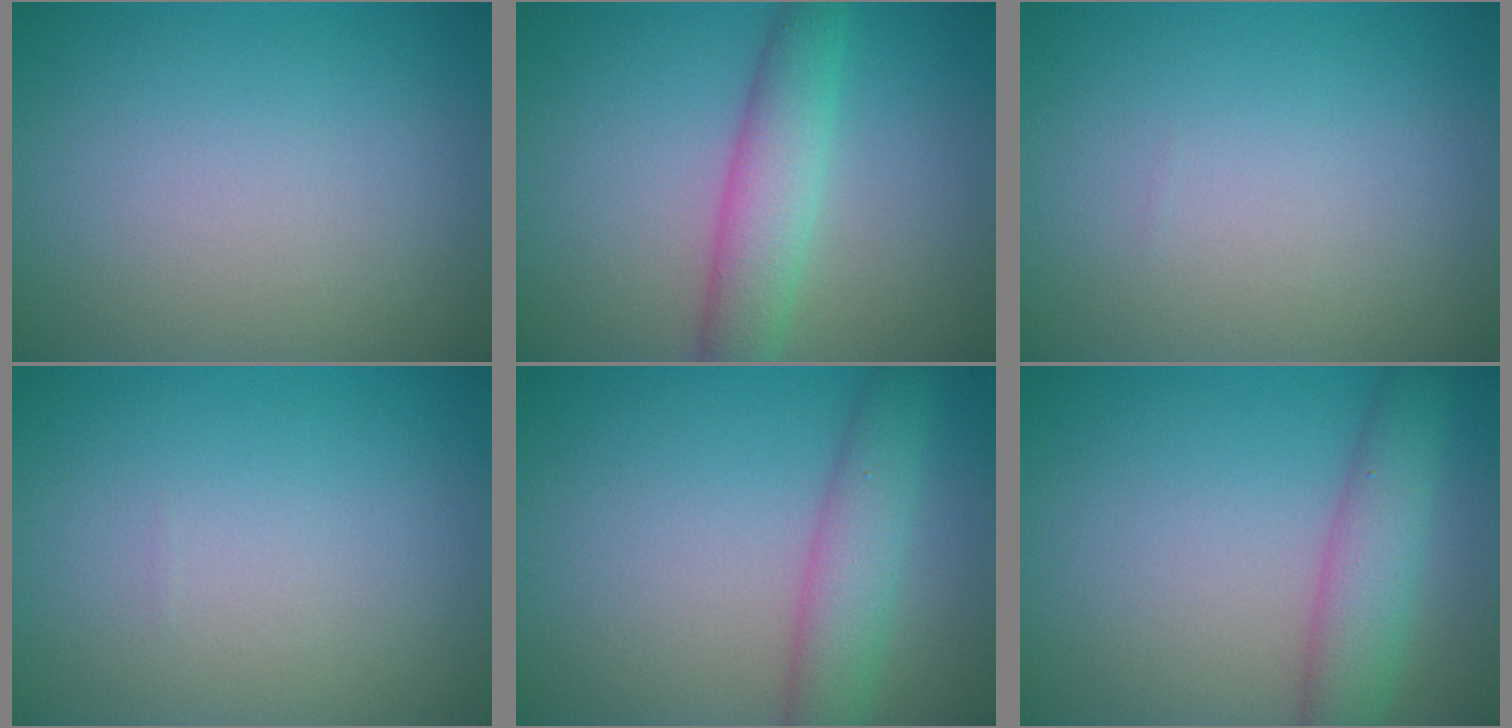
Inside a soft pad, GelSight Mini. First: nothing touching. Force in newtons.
{"total": 5.4, "press": 5.4, "slide": 0.2}
{"total": 0.0}
{"total": 0.0}
{"total": 4.2, "press": 4.2, "slide": 0.1}
{"total": 4.5, "press": 4.5, "slide": 0.1}